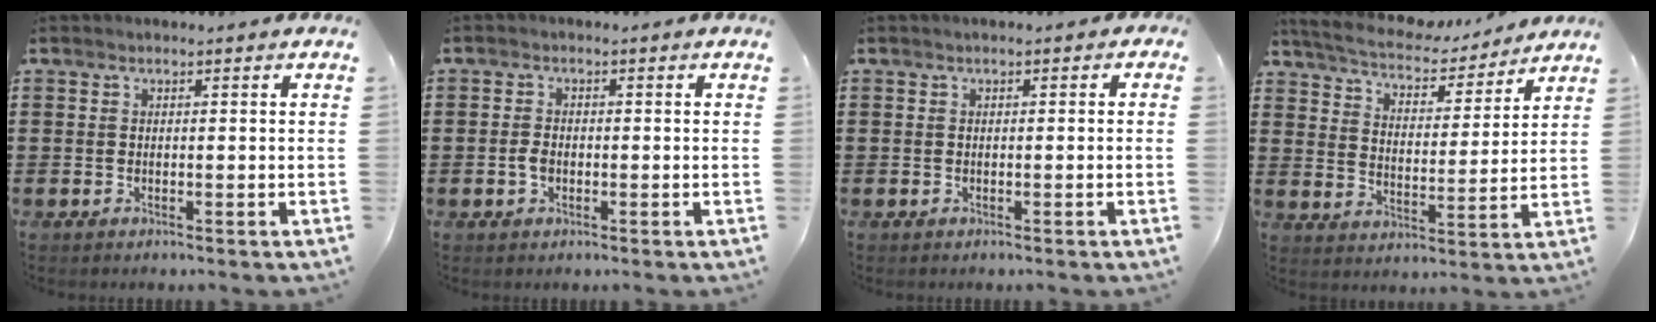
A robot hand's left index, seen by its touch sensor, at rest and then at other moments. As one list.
[{"total": 2.1, "force": [-0.3, 1.3, 1.6], "torque": [-0.046, -0.002, -0.011]}, {"total": 0.6, "force": [-0.2, 0.5, 0.3], "torque": [-0.008, 0.002, -0.004]}, {"total": 5.6, "force": [5.4, 0.8, 1.4], "torque": [-0.055, -0.034, 0.089]}]